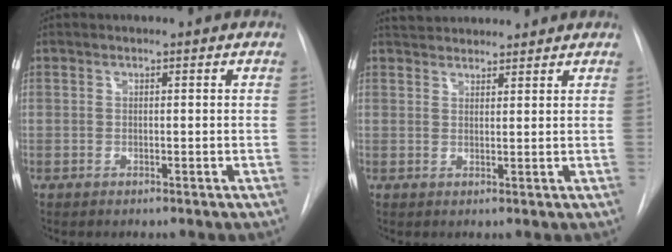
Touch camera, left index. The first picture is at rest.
{"total": 5.0, "force": [4.8, 1.0, 1.0], "torque": [-0.016, 0.032, 0.073]}